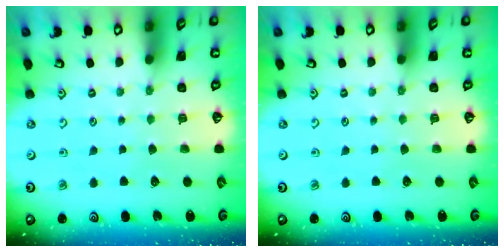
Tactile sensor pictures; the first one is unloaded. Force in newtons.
{"total": 0.0}